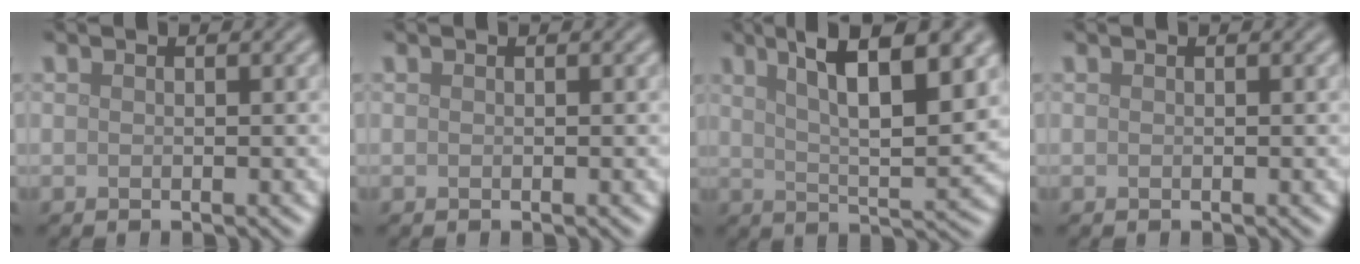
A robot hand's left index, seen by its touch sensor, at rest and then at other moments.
{"total": 0.0}
{"total": 9.6, "force": [4.5, 2.7, 8.1], "torque": [-0.121, 0.010, 0.074]}
{"total": 0.0}